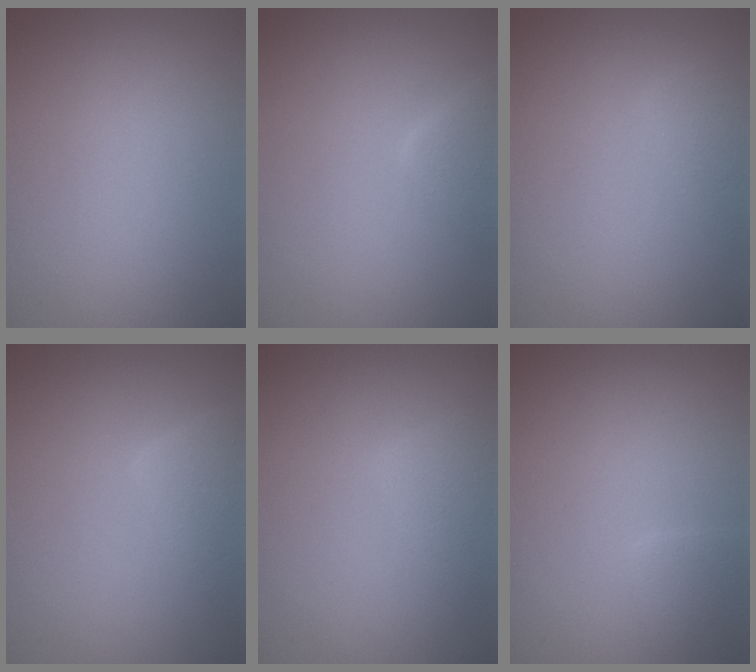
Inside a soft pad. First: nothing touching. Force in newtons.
{"total": 2.3, "press": 2.3, "slide": 0.2}
{"total": 2.0, "press": 2.0, "slide": 0.1}
{"total": 3.3, "press": 3.3, "slide": 0.2}
{"total": 2.2, "press": 2.1, "slide": 0.2}
{"total": 1.4, "press": 1.4, "slide": 0.0}